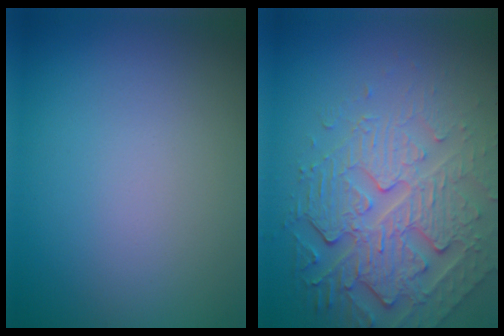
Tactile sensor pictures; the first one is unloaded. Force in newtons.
{"total": 6.7, "press": 5.0, "slide": 4.5}